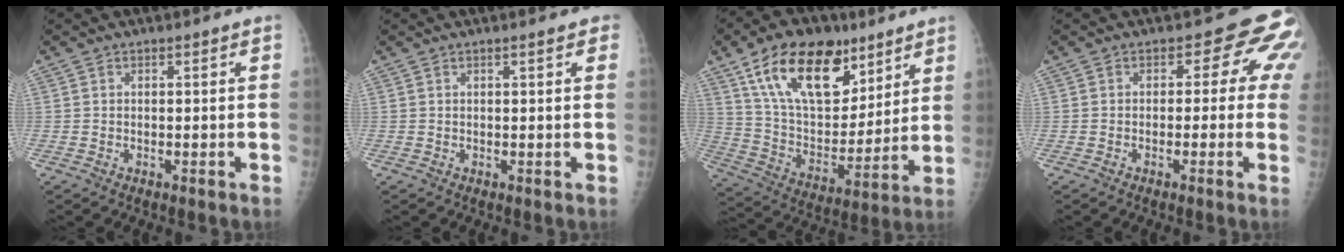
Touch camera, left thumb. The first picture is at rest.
{"total": 1.8, "force": [1.1, 0.6, 1.3], "torque": [-0.012, -0.001, 0.012]}
{"total": 22.9, "force": [13.1, 12.8, 13.8], "torque": [-0.193, -0.041, 0.233]}
{"total": 5.4, "force": [1.3, 4.2, 3.2], "torque": [0.003, 0.006, -0.007]}